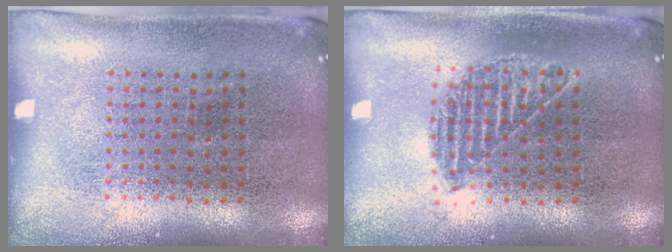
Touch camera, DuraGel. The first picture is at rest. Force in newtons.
{"total": 1.2, "press": 1.1, "slide": 0.5}